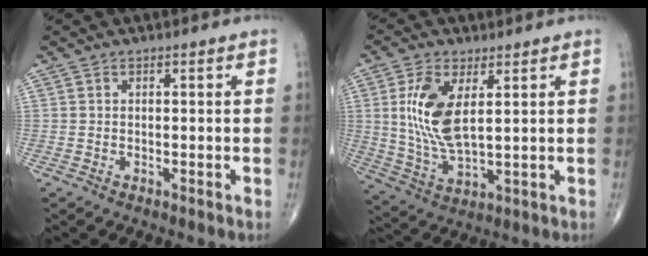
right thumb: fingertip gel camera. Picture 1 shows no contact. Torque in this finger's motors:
{"motor_torque": [-0.03, 0.52, 1.20, 0.36, 0.11]}